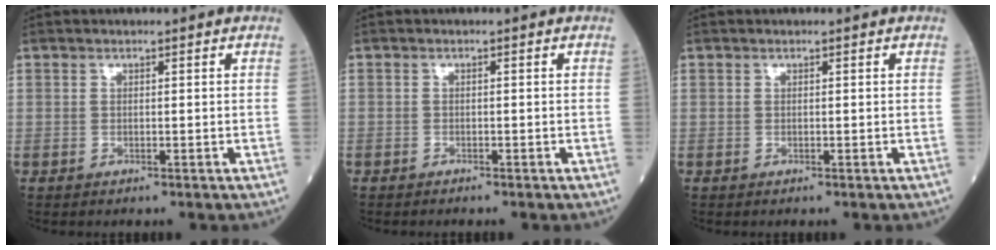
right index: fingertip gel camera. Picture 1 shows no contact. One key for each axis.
{"total": 0.8, "fx": -0.7, "fy": 0.3, "fz": 0.0, "tx": -0.005, "ty": 0.001, "tz": -0.016}
{"total": 0.0}